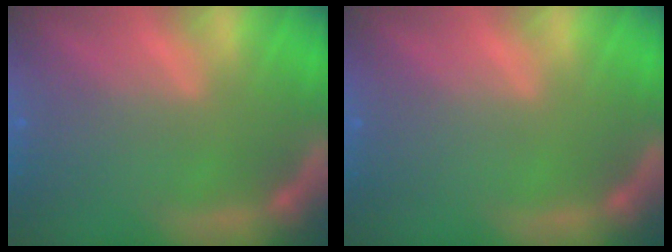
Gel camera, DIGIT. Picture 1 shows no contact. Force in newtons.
{"total": 0.0}